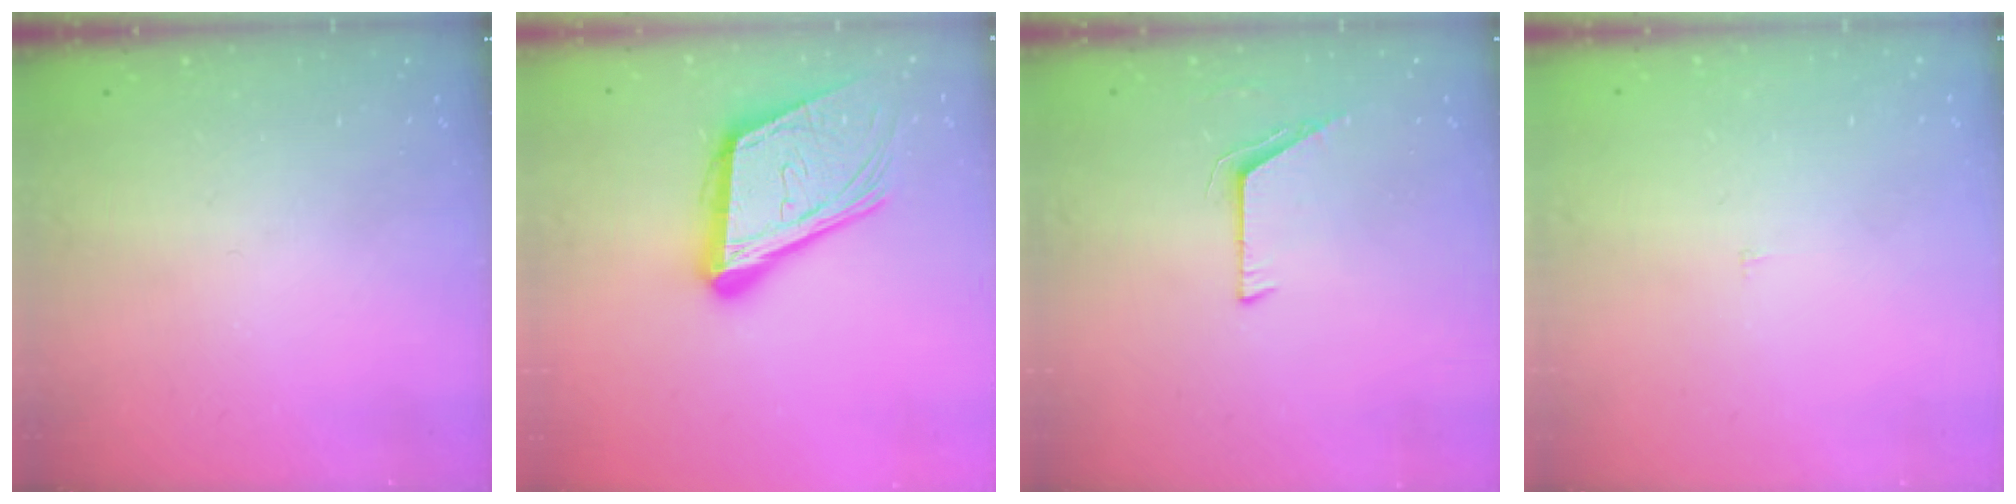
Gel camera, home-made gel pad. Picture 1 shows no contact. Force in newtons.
{"total": 20.1, "press": 19.6, "slide": 4.5}
{"total": 6.1, "press": 6.0, "slide": 0.6}
{"total": 1.8, "press": 1.8, "slide": 0.1}